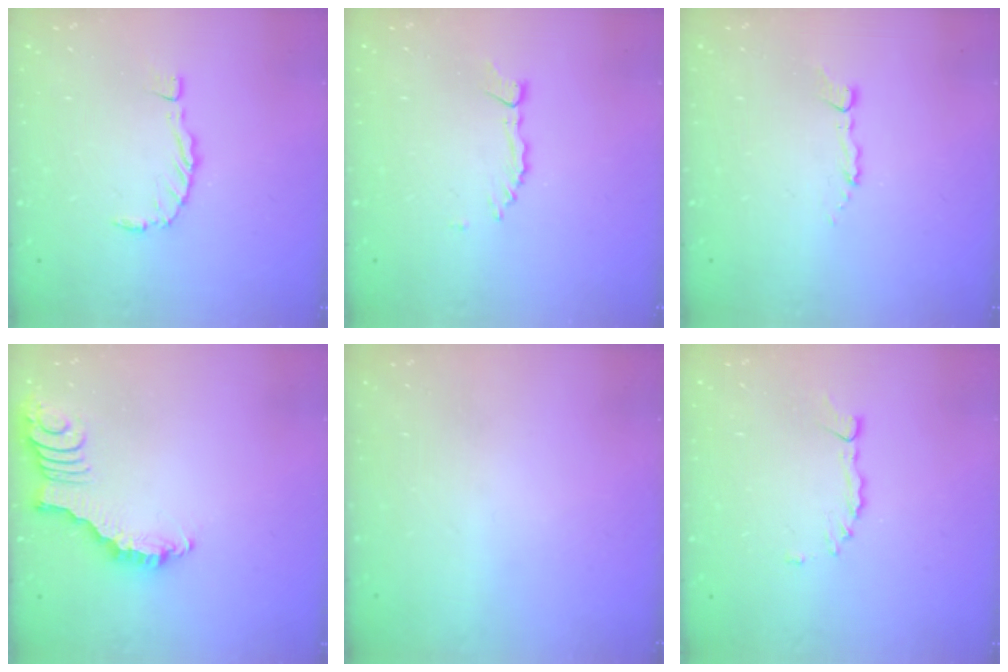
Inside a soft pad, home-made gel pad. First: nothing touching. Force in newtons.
{"total": 1.7, "press": 1.7, "slide": 0.2}
{"total": 3.0, "press": 3.0, "slide": 0.2}
{"total": 2.8, "press": 2.8, "slide": 0.4}
{"total": 0.0}
{"total": 2.3, "press": 2.3, "slide": 0.2}